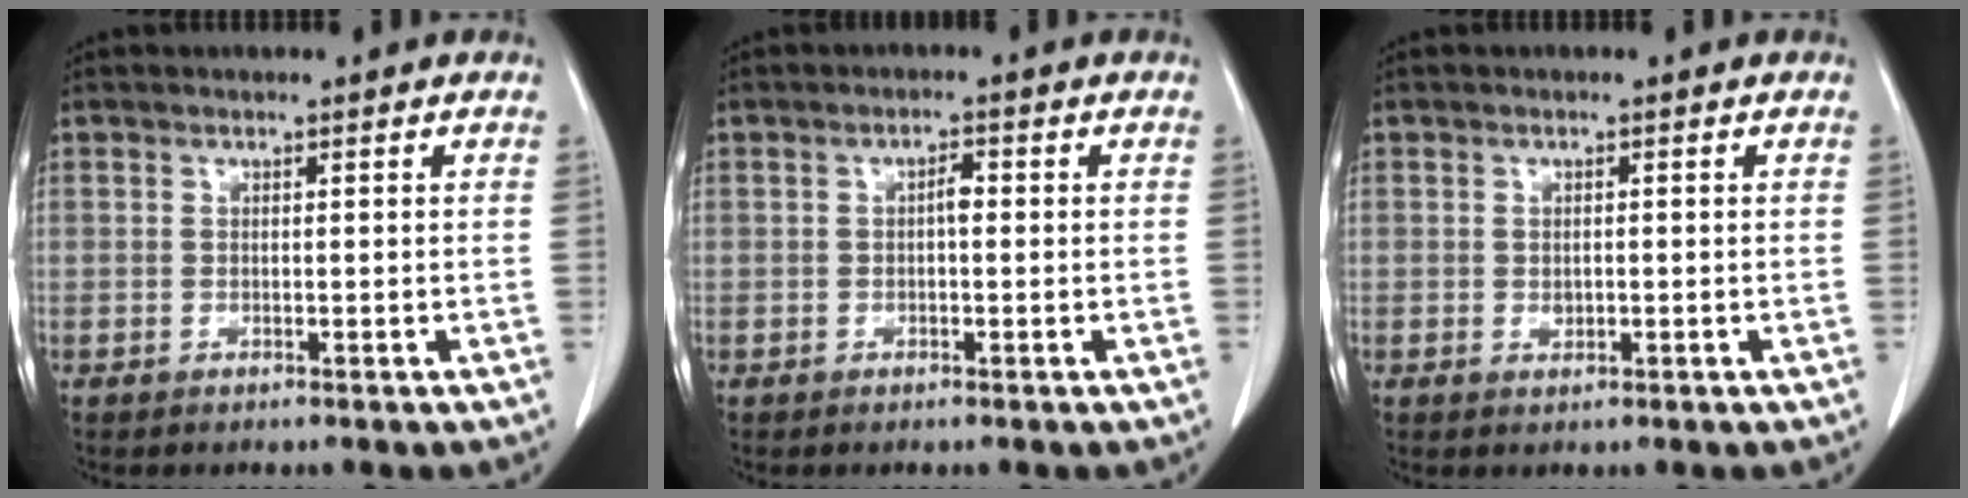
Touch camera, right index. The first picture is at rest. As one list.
[{"total": 1.6, "force": [0.0, 0.6, 1.5], "torque": [-0.024, 0.005, -0.002]}, {"total": 1.2, "force": [-0.1, 0.8, 0.9], "torque": [-0.014, -0.001, 0.002]}]